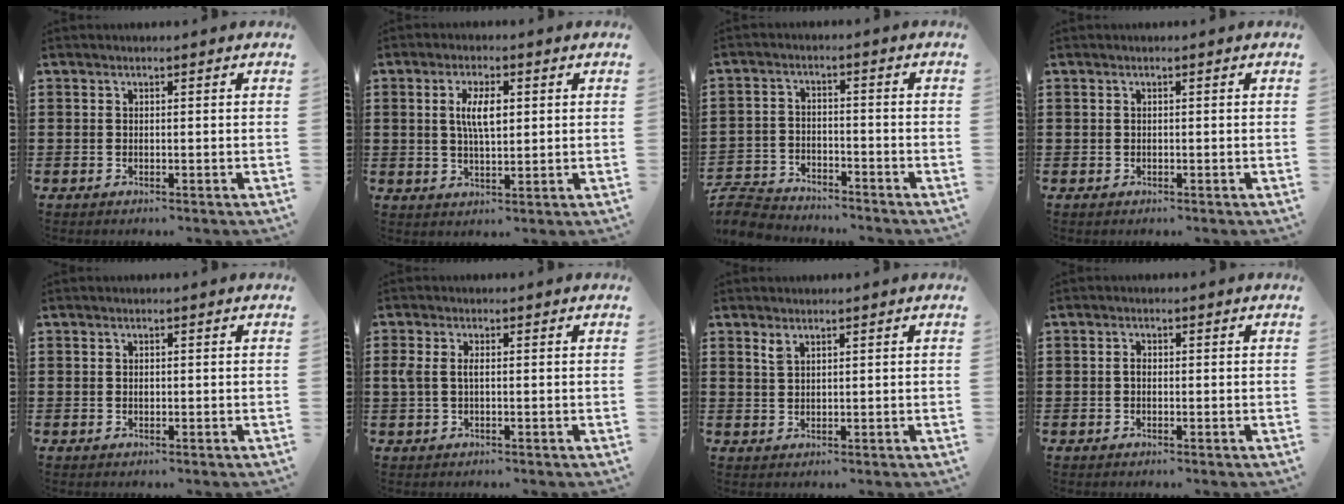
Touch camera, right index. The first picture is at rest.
{"total": 5.5, "force": [1.1, 2.0, 5.0], "torque": [-0.102, 0.009, 0.017]}
{"total": 5.3, "force": [-5.2, 1.0, 0.5], "torque": [-0.029, 0.001, -0.109]}
{"total": 0.0}
{"total": 0.5, "force": [0.0, 0.3, 0.4], "torque": [-0.010, -0.001, 0.000]}
{"total": 2.1, "force": [0.0, 0.9, 1.9], "torque": [-0.060, -0.006, -0.008]}
{"total": 1.4, "force": [1.1, 0.4, 0.8], "torque": [-0.019, 0.000, 0.020]}
{"total": 1.1, "force": [-0.3, 0.6, 0.9], "torque": [-0.018, 0.000, -0.006]}